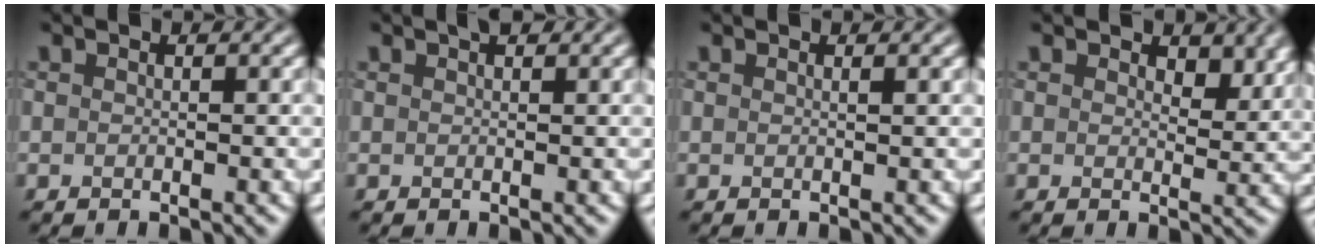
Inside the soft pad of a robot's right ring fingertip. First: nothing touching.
{"total": 1.0, "force": [0.7, 0.3, 0.6], "torque": [-0.008, 0.000, 0.012]}
{"total": 0.7, "force": [0.4, 0.3, 0.6], "torque": [0.000, -0.001, 0.001]}
{"total": 2.4, "force": [1.4, 1.3, 1.5], "torque": [-0.025, -0.009, 0.019]}